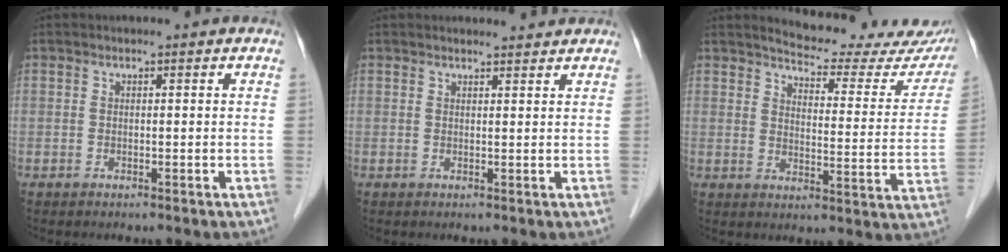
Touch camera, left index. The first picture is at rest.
{"total": 3.3, "force": [3.2, 0.4, 0.4], "torque": [-0.010, 0.004, 0.038]}
{"total": 18.7, "force": [17.7, 3.4, 5.0], "torque": [-0.048, -0.068, 0.196]}